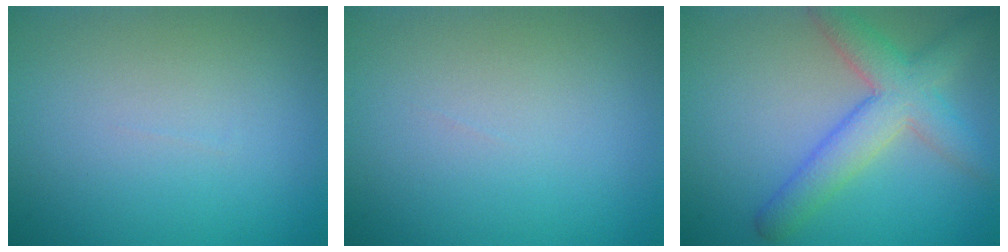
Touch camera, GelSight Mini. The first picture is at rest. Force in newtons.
{"total": 0.0}
{"total": 5.6, "press": 5.6, "slide": 0.3}